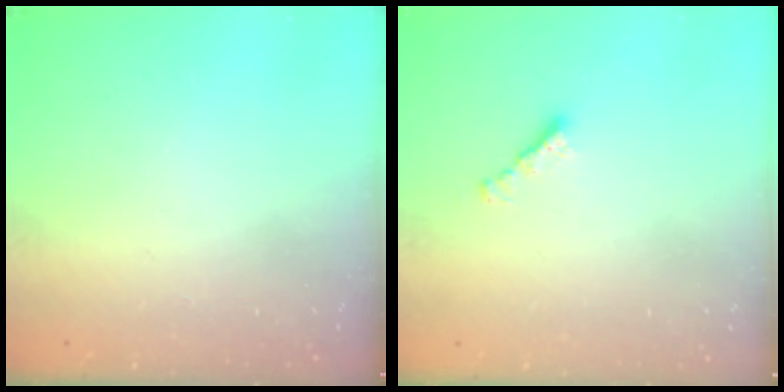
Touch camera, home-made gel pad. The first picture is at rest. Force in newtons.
{"total": 2.5, "press": 2.5, "slide": 0.5}